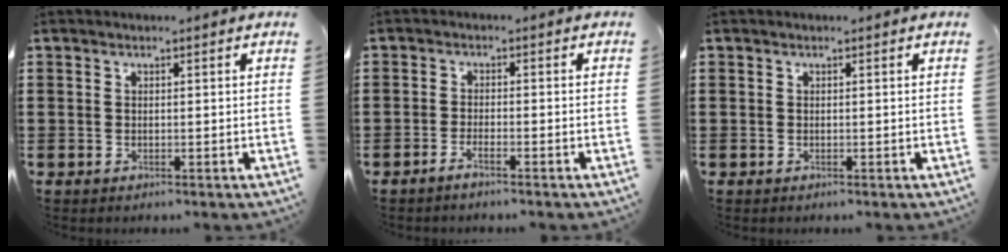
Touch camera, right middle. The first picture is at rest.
{"total": 1.6, "force": [-1.3, -0.1, 1.0], "torque": [-0.018, -0.003, -0.022]}
{"total": 0.0}